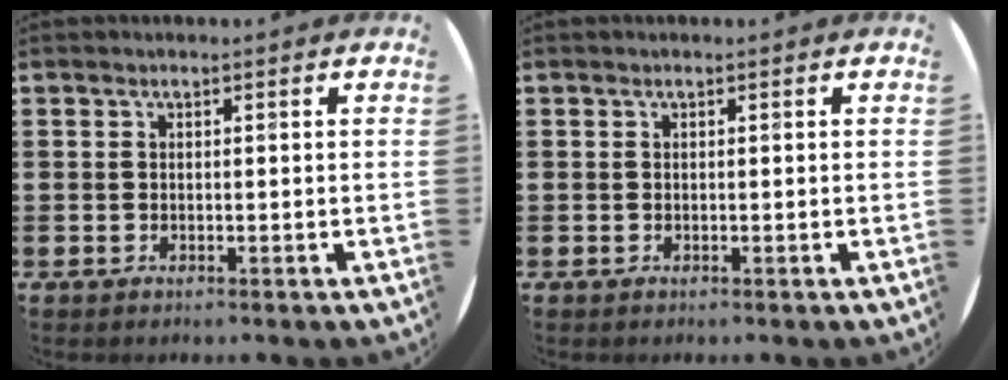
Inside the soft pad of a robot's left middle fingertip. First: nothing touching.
{"total": 0.0}